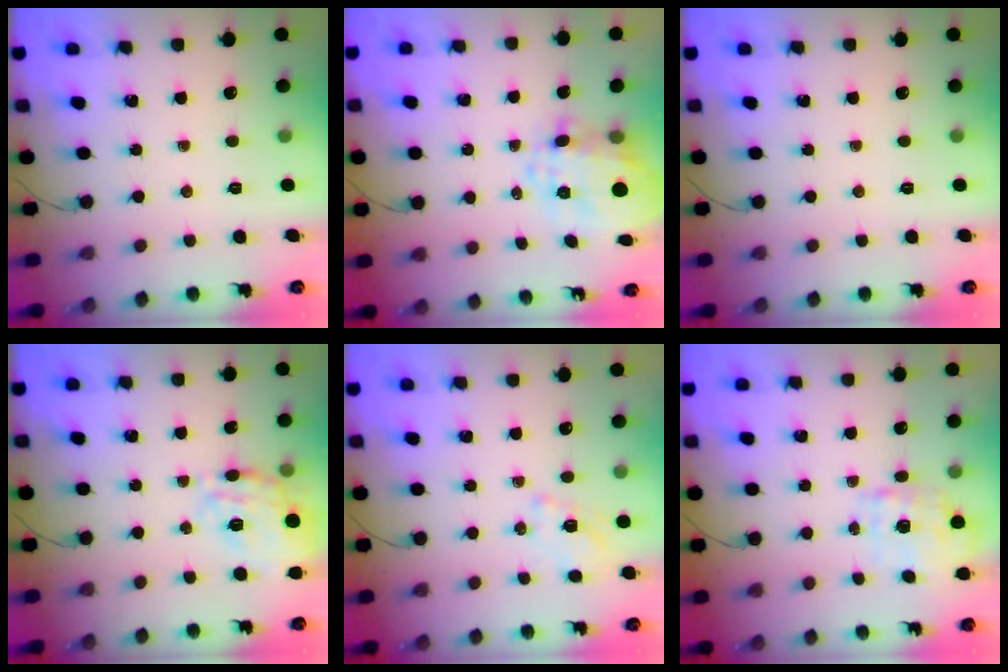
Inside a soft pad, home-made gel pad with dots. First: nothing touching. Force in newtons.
{"total": 8.0, "press": 7.7, "slide": 2.1}
{"total": 0.0}
{"total": 16.9, "press": 16.8, "slide": 1.6}
{"total": 1.5, "press": 0.9, "slide": 1.1}
{"total": 1.9, "press": 1.8, "slide": 0.5}